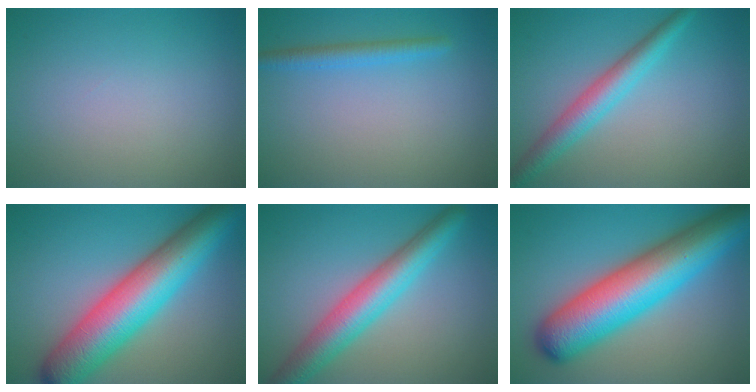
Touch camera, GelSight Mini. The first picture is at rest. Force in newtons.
{"total": 2.0, "press": 2.0, "slide": 0.1}
{"total": 3.9, "press": 3.9, "slide": 0.0}
{"total": 11.1, "press": 11.1, "slide": 0.3}
{"total": 6.2, "press": 6.1, "slide": 0.3}
{"total": 12.2, "press": 12.2, "slide": 0.4}